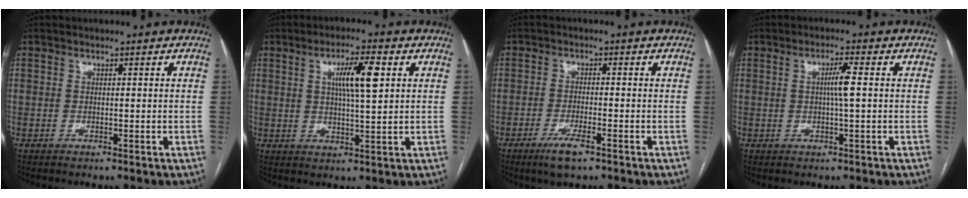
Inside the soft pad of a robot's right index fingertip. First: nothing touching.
{"total": 7.1, "force": [2.2, 0.8, 6.7], "torque": [-0.119, 0.007, 0.038]}
{"total": 4.6, "force": [-2.9, 0.6, 3.5], "torque": [-0.072, -0.008, -0.050]}
{"total": 3.2, "force": [0.4, -0.4, 3.1], "torque": [-0.060, 0.001, 0.007]}